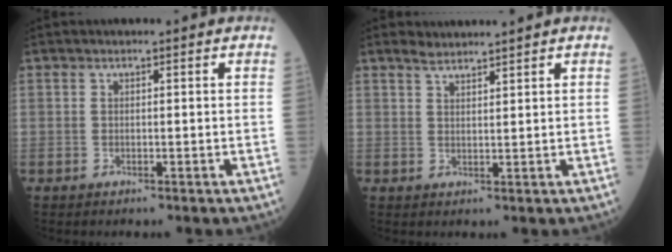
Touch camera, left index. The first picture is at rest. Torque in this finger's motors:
{"motor_torque": [-0.10, -0.03, 0.03, -0.01]}